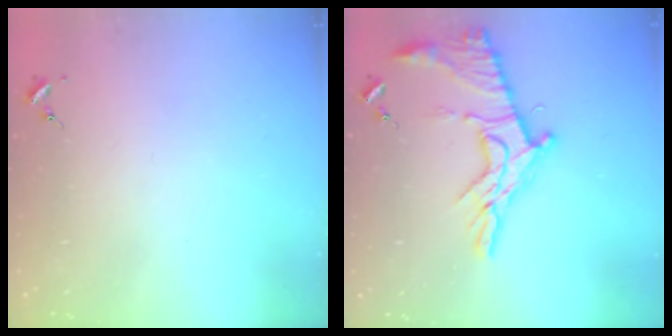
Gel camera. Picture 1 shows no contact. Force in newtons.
{"total": 16.7, "press": 16.6, "slide": 1.1}